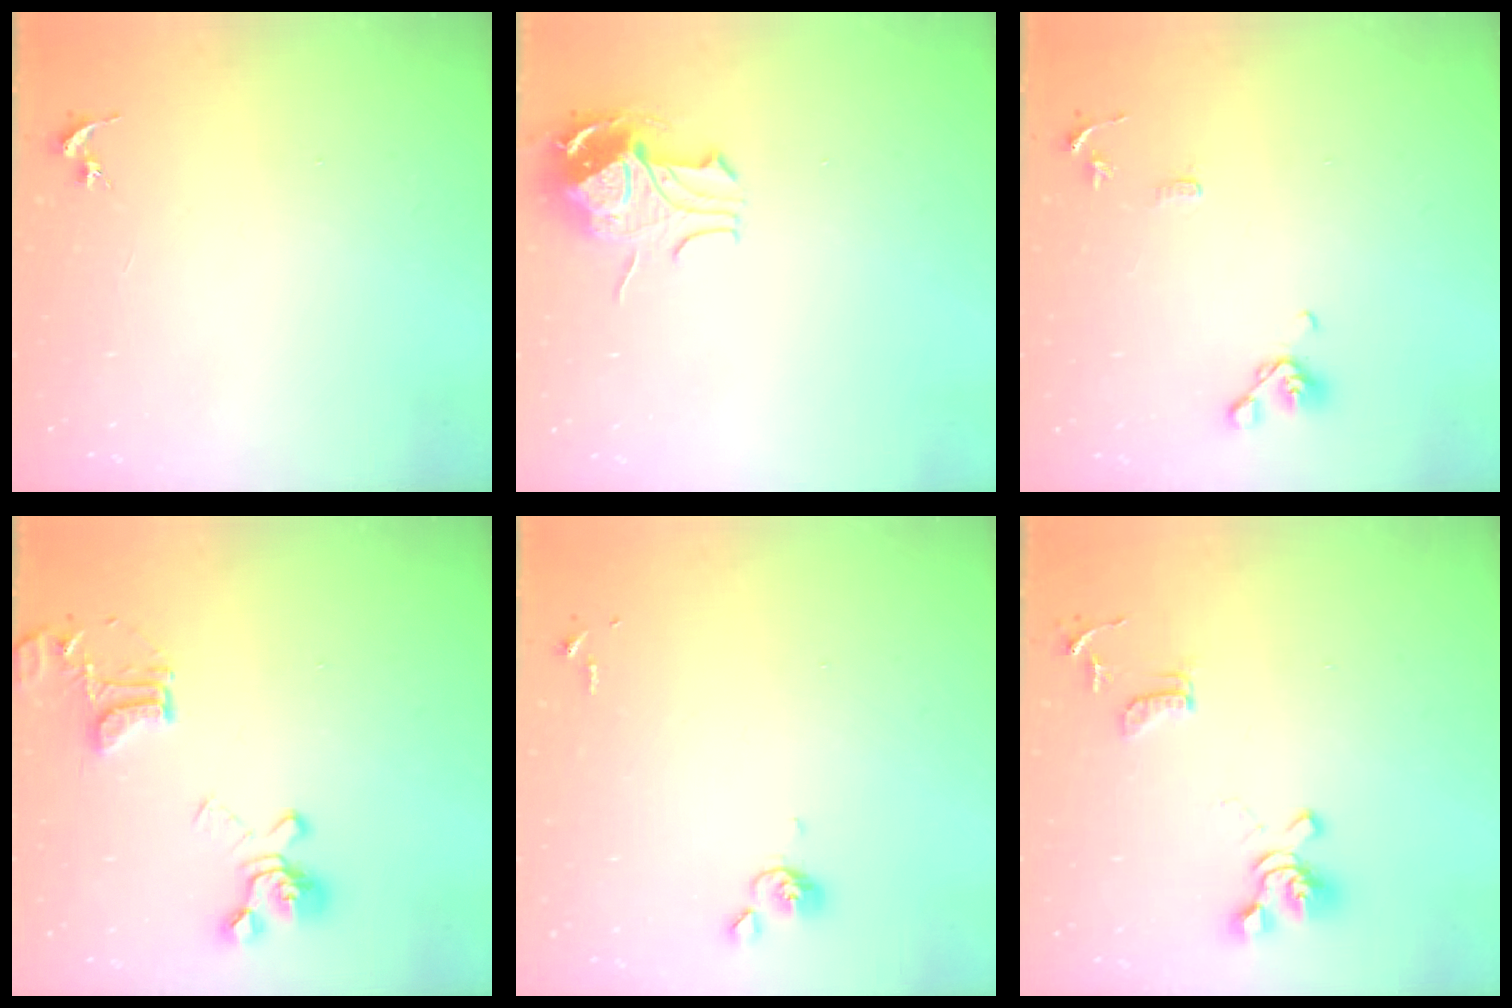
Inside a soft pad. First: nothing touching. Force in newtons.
{"total": 9.6, "press": 9.6, "slide": 1.1}
{"total": 10.5, "press": 10.4, "slide": 1.9}
{"total": 17.3, "press": 17.2, "slide": 1.8}
{"total": 4.6, "press": 4.5, "slide": 0.5}
{"total": 13.0, "press": 12.9, "slide": 1.6}